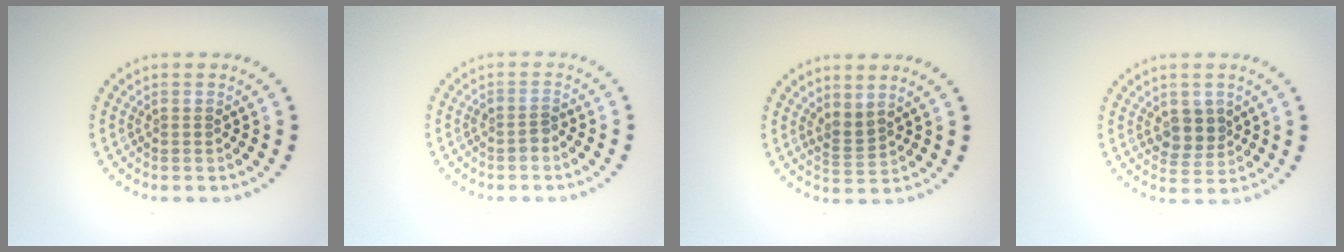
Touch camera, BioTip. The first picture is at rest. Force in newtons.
{"total": 1.1, "press": 0.9, "slide": 0.6}
{"total": 1.9, "press": 1.3, "slide": 1.3}
{"total": 2.6, "press": 2.4, "slide": 1.1}